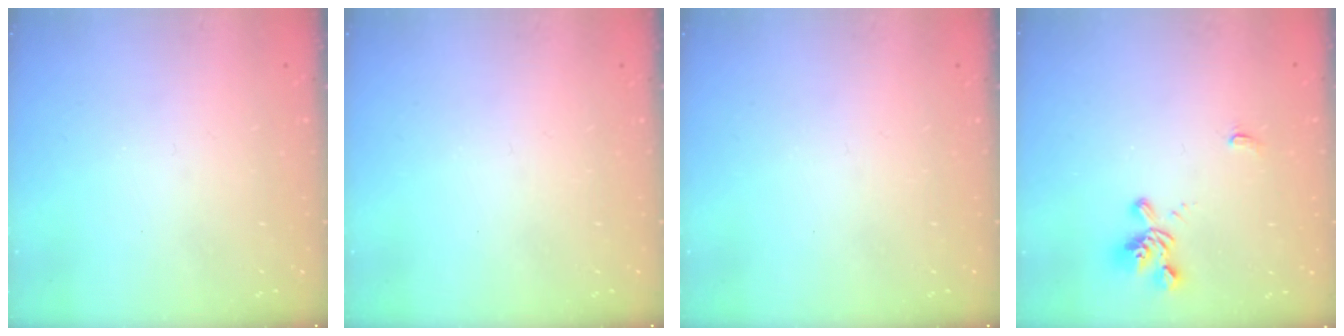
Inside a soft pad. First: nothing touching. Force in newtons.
{"total": 0.0}
{"total": 0.0}
{"total": 1.1, "press": 0.4, "slide": 1.0}